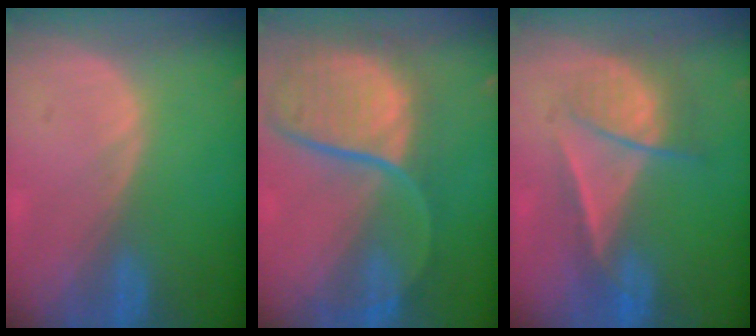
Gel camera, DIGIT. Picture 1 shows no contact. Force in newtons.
{"total": 12.0, "press": 9.9, "slide": 6.9}
{"total": 6.7, "press": 6.1, "slide": 2.9}